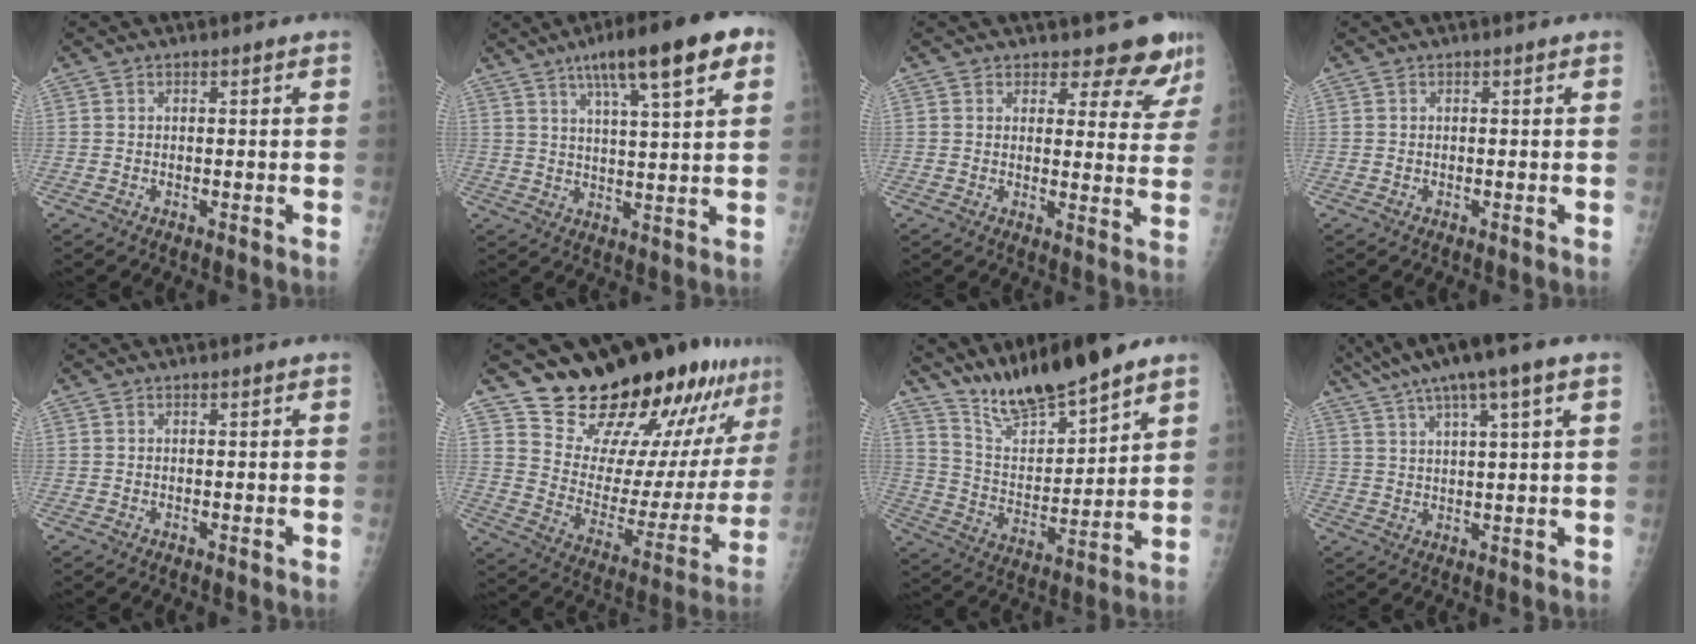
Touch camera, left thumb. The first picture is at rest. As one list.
[{"total": 15.0, "force": [7.9, 2.9, 12.5], "torque": [-0.178, -0.011, 0.119]}, {"total": 9.0, "force": [8.0, 3.8, 1.8], "torque": [0.021, -0.057, 0.075]}, {"total": 0.0}, {"total": 0.0}, {"total": 24.7, "force": [21.2, 7.8, 10.0], "torque": [-0.107, -0.145, 0.302]}, {"total": 14.8, "force": [12.4, 2.8, 7.5], "torque": [-0.110, -0.076, 0.234]}, {"total": 13.7, "force": [8.5, 1.8, 10.5], "torque": [-0.189, 0.018, 0.145]}]